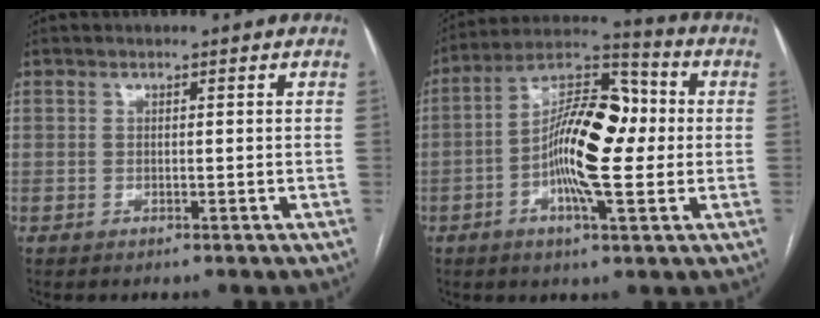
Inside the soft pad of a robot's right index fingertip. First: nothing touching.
{"total": 14.9, "force": [-1.0, 4.3, 14.2], "torque": [-0.256, 0.026, -0.021]}